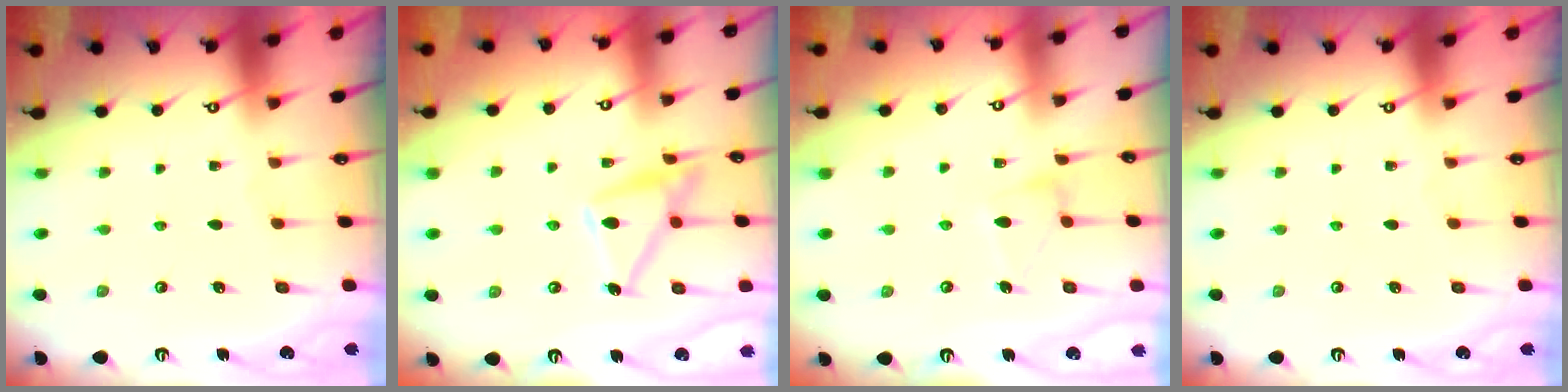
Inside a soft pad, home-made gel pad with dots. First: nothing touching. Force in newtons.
{"total": 15.1, "press": 15.0, "slide": 1.0}
{"total": 9.7, "press": 9.7, "slide": 0.6}
{"total": 0.0}